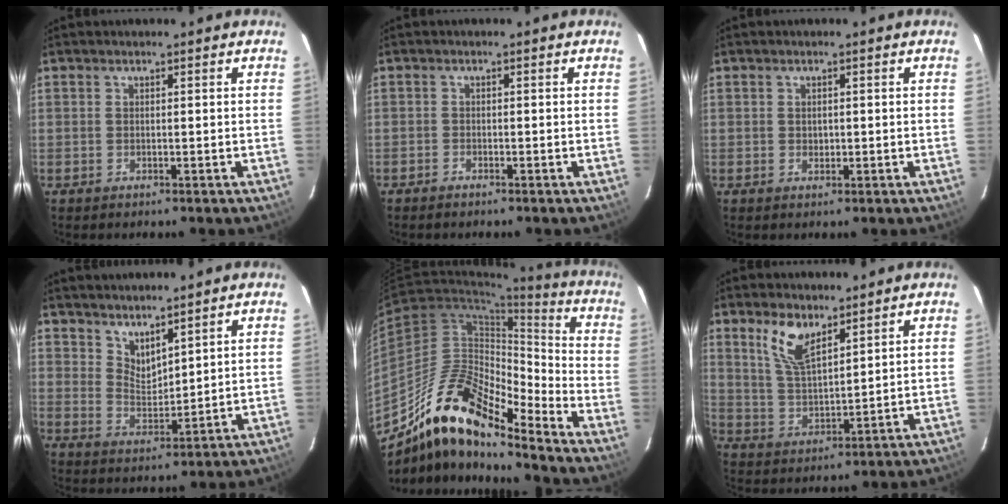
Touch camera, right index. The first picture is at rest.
{"total": 1.0, "force": [-0.9, 0.3, 0.0], "torque": [-0.009, 0.003, -0.019]}
{"total": 1.2, "force": [0.1, 1.0, 0.6], "torque": [-0.008, 0.002, 0.002]}
{"total": 5.4, "force": [4.6, 1.8, 2.1], "torque": [-0.032, -0.006, 0.090]}
{"total": 18.1, "force": [-14.1, 4.7, 10.3], "torque": [-0.172, 0.003, -0.267]}
{"total": 8.1, "force": [5.2, 3.0, 5.3], "torque": [-0.104, 0.002, 0.109]}